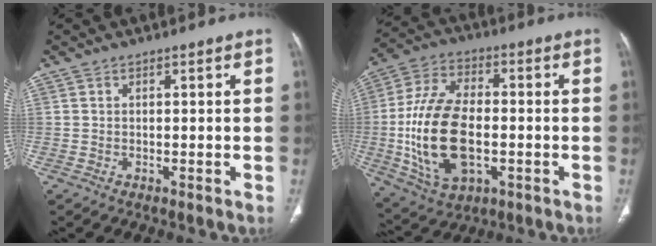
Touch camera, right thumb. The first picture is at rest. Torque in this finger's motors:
{"motor_torque": [1.63, 3.38, 1.96, -0.44, 0.67]}